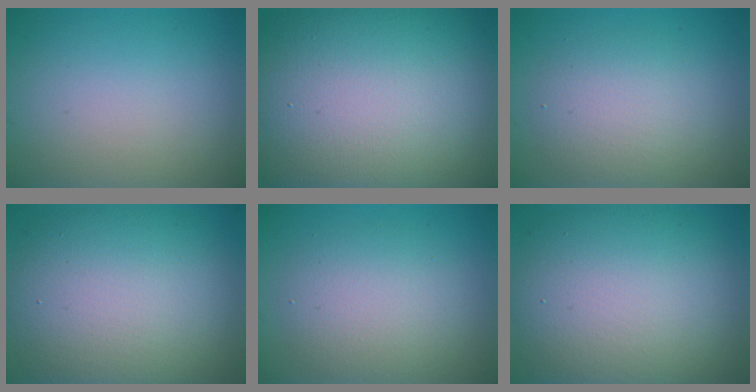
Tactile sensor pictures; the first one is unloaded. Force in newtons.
{"total": 20.7, "press": 20.7, "slide": 1.2}
{"total": 4.1, "press": 4.1, "slide": 0.2}
{"total": 12.2, "press": 12.2, "slide": 0.3}
{"total": 4.6, "press": 4.6, "slide": 0.2}
{"total": 11.9, "press": 11.9, "slide": 1.0}